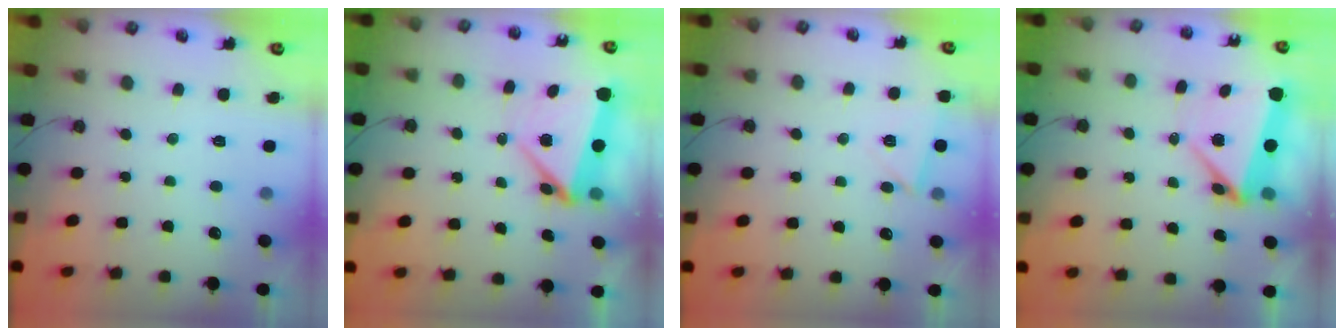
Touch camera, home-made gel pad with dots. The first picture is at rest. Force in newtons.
{"total": 6.9, "press": 5.3, "slide": 4.4}
{"total": 3.8, "press": 3.7, "slide": 0.9}
{"total": 6.0, "press": 6.0, "slide": 0.5}